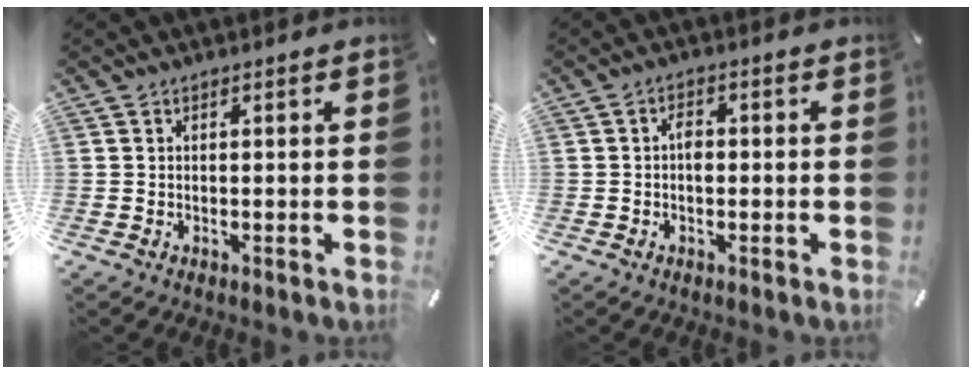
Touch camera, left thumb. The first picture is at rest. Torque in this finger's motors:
{"motor_torque": [0.48, 1.16, 0.25, -0.26, 0.20]}